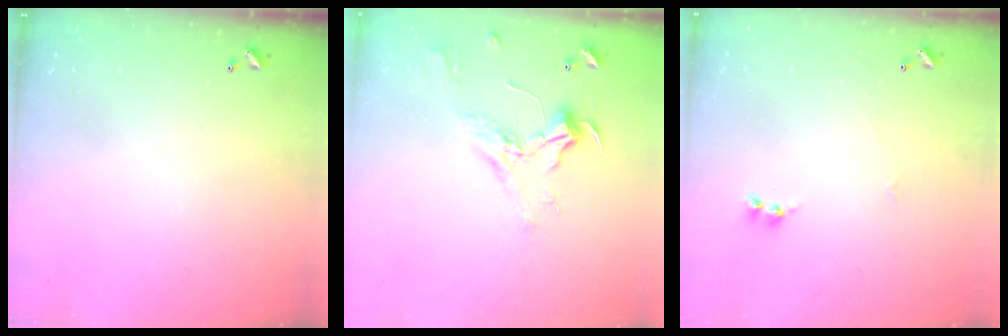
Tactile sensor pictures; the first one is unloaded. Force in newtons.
{"total": 2.4, "press": 2.3, "slide": 0.8}
{"total": 1.6, "press": 1.6, "slide": 0.2}